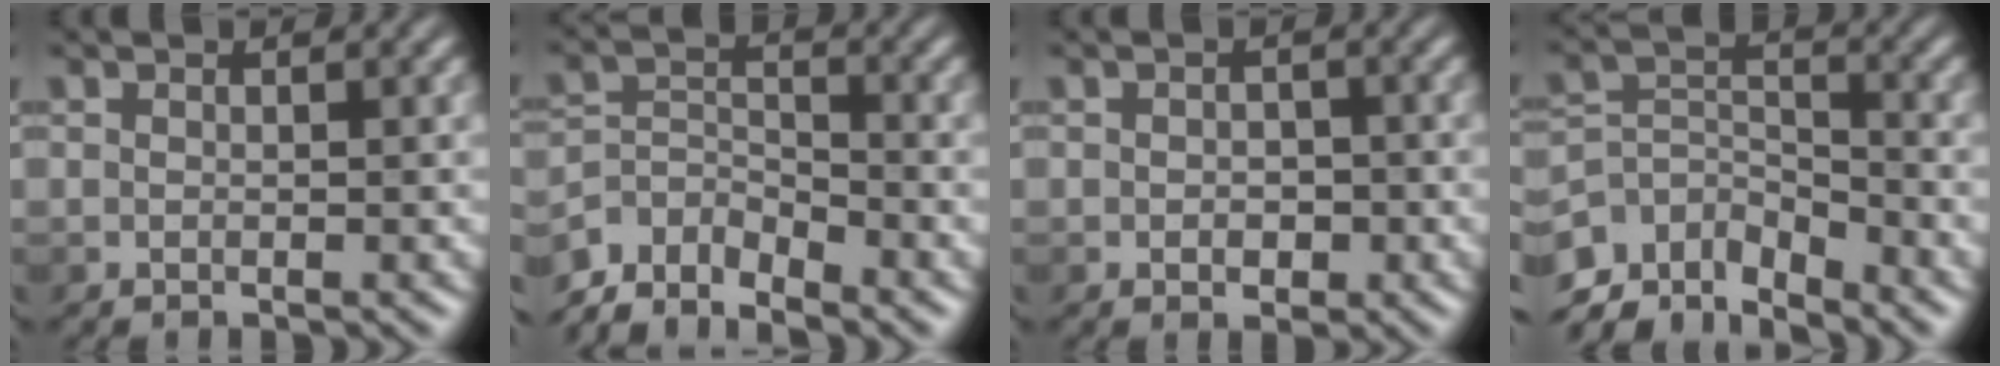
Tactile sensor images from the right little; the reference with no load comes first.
{"total": 5.0, "force": [-4.4, 1.9, 1.7], "torque": [-0.029, -0.003, -0.091]}
{"total": 1.8, "force": [-0.4, 1.1, 1.3], "torque": [-0.018, -0.003, -0.007]}
{"total": 5.8, "force": [-4.5, 2.3, 2.8], "torque": [-0.047, -0.008, -0.086]}